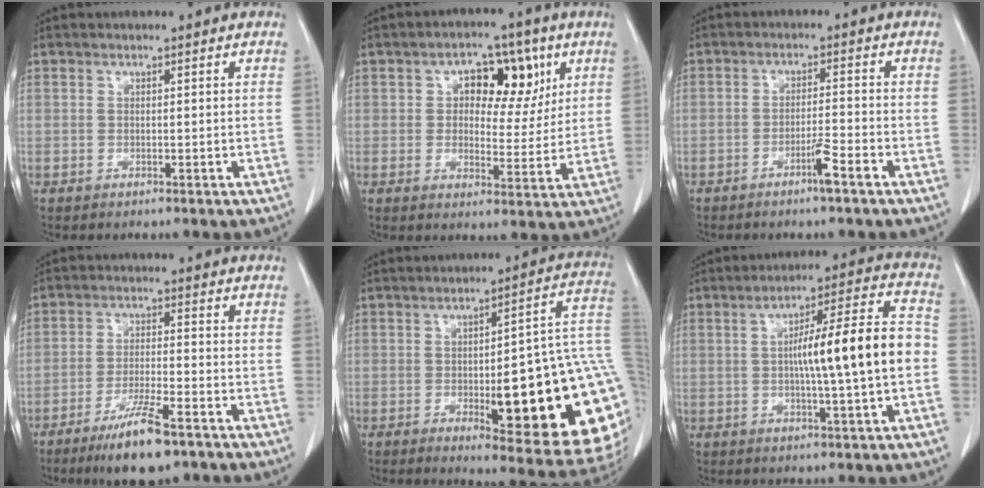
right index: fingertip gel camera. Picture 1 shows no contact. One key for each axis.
{"total": 8.9, "fx": 3.3, "fy": 5.1, "fz": 6.5, "tx": -0.081, "ty": 0.020, "tz": 0.049}
{"total": 3.8, "fx": -2.4, "fy": -0.4, "fz": 2.9, "tx": -0.050, "ty": -0.003, "tz": -0.044}
{"total": 9.0, "fx": -5.9, "fy": 1.1, "fz": 6.8, "tx": -0.127, "ty": -0.018, "tz": -0.099}
{"total": 26.0, "fx": -3.9, "fy": 4.8, "fz": 25.3, "tx": -0.231, "ty": 0.009, "tz": -0.046}
{"total": 13.9, "fx": -0.8, "fy": 0.4, "fz": 13.8, "tx": -0.214, "ty": 0.020, "tz": -0.016}